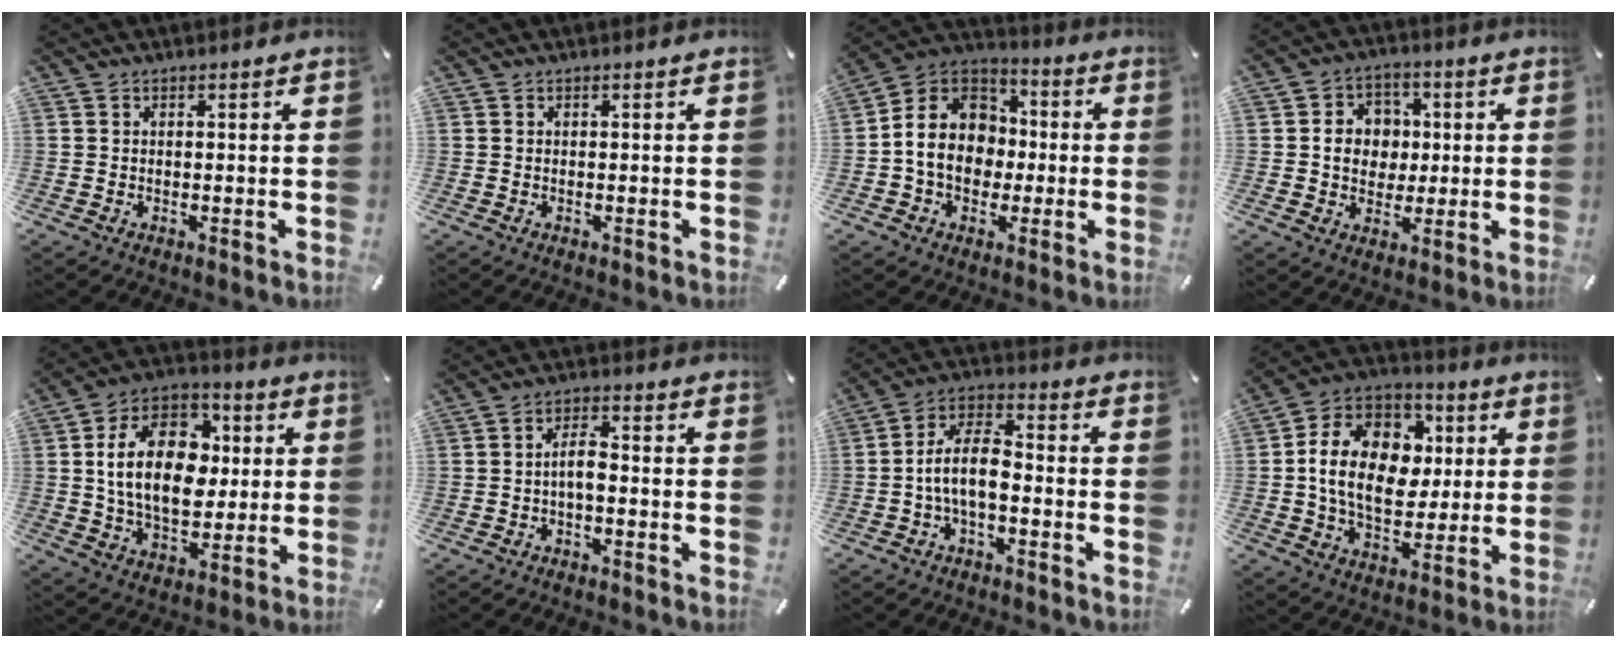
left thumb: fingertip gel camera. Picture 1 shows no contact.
{"total": 0.0}
{"total": 13.3, "force": [-1.8, 11.6, 6.4], "torque": [-0.141, 0.020, -0.030]}
{"total": 8.3, "force": [0.3, 7.4, 3.8], "torque": [-0.055, 0.011, 0.005]}
{"total": 18.6, "force": [1.6, 13.0, 13.1], "torque": [-0.241, 0.012, 0.026]}
{"total": 4.5, "force": [-1.4, 1.9, 3.8], "torque": [-0.073, 0.012, -0.029]}
{"total": 9.8, "force": [-2.8, 4.9, 8.0], "torque": [-0.158, 0.013, -0.049]}
{"total": 16.4, "force": [1.1, 12.7, 10.3], "torque": [-0.203, 0.004, 0.021]}